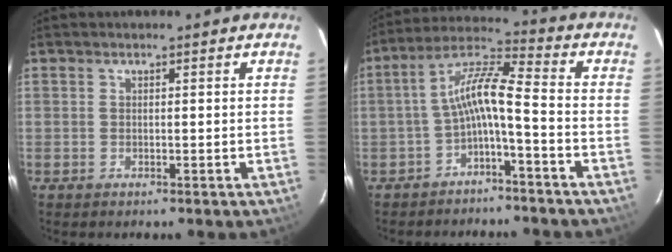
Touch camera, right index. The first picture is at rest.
{"total": 7.8, "force": [-3.0, 0.9, 7.2], "torque": [-0.167, 0.022, -0.056]}